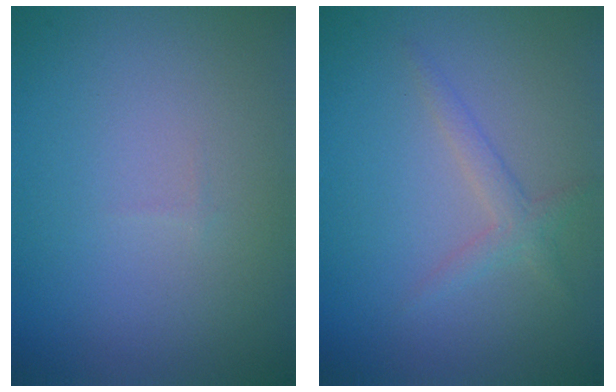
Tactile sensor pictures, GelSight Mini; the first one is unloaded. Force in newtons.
{"total": 1.6, "press": 1.6, "slide": 0.1}